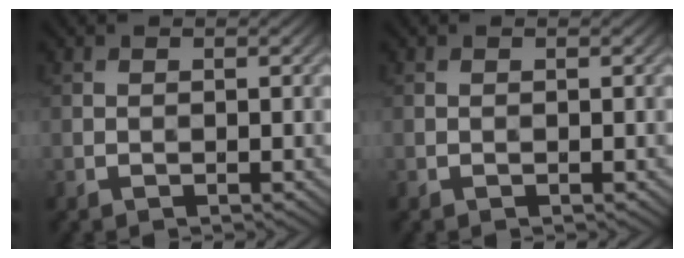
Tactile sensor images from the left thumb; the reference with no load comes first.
{"total": 0.0}